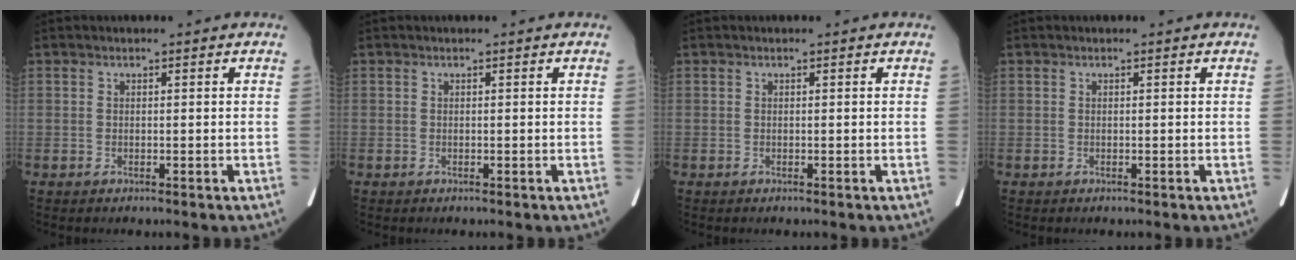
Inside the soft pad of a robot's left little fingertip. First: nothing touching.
{"total": 0.0}
{"total": 0.0}
{"total": 0.0}